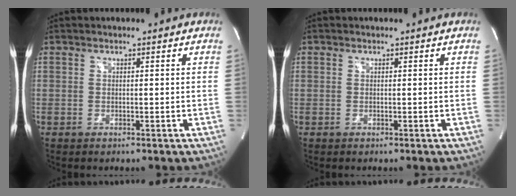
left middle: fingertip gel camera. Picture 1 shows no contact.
{"total": 1.0, "force": [-0.4, -0.8, -0.6], "torque": [0.018, -0.005, -0.006]}